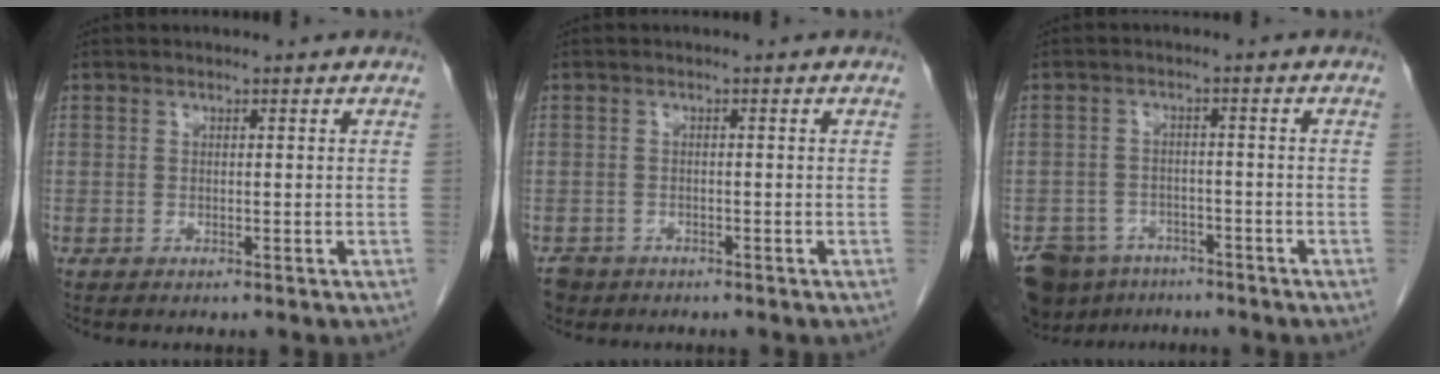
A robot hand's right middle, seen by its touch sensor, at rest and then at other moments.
{"total": 2.9, "force": [-2.2, 1.9, 0.2], "torque": [-0.011, 0.001, -0.039]}
{"total": 8.8, "force": [-6.7, 5.2, 2.4], "torque": [-0.048, -0.002, -0.103]}